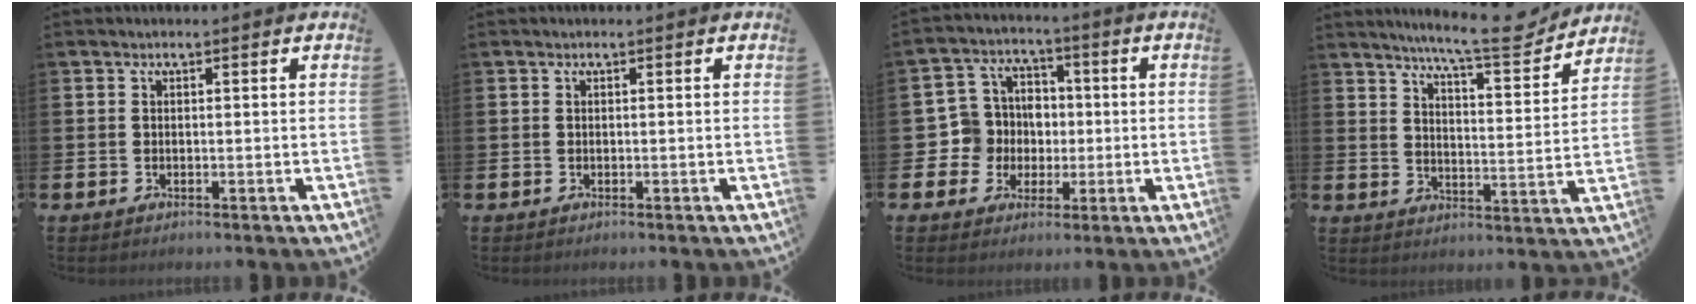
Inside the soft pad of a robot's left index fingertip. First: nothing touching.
{"total": 0.0}
{"total": 7.2, "force": [0.0, 7.1, 1.5], "torque": [-0.065, 0.011, 0.000]}
{"total": 8.5, "force": [7.9, 0.6, 3.3], "torque": [-0.071, -0.050, 0.134]}